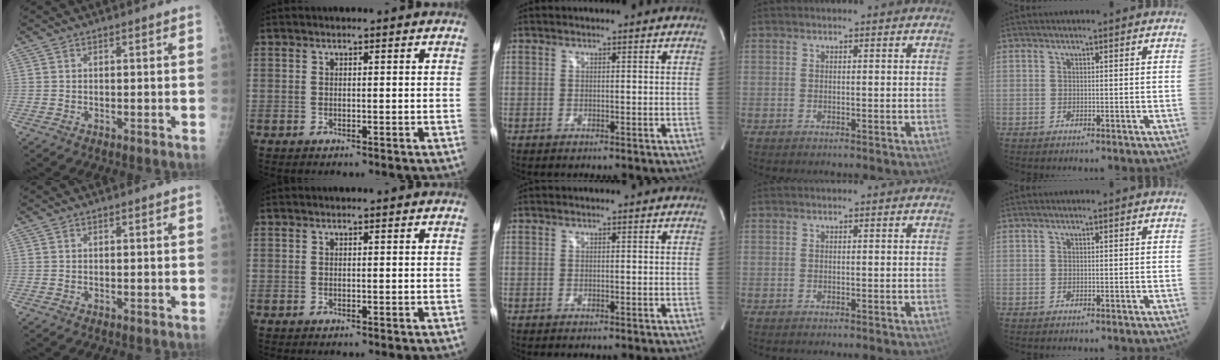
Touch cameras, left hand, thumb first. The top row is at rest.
{}